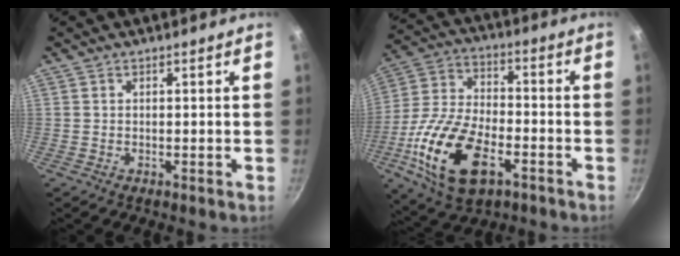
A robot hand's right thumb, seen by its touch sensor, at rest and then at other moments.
{"total": 19.8, "force": [-7.3, 10.5, 15.1], "torque": [-0.295, 0.023, -0.139]}